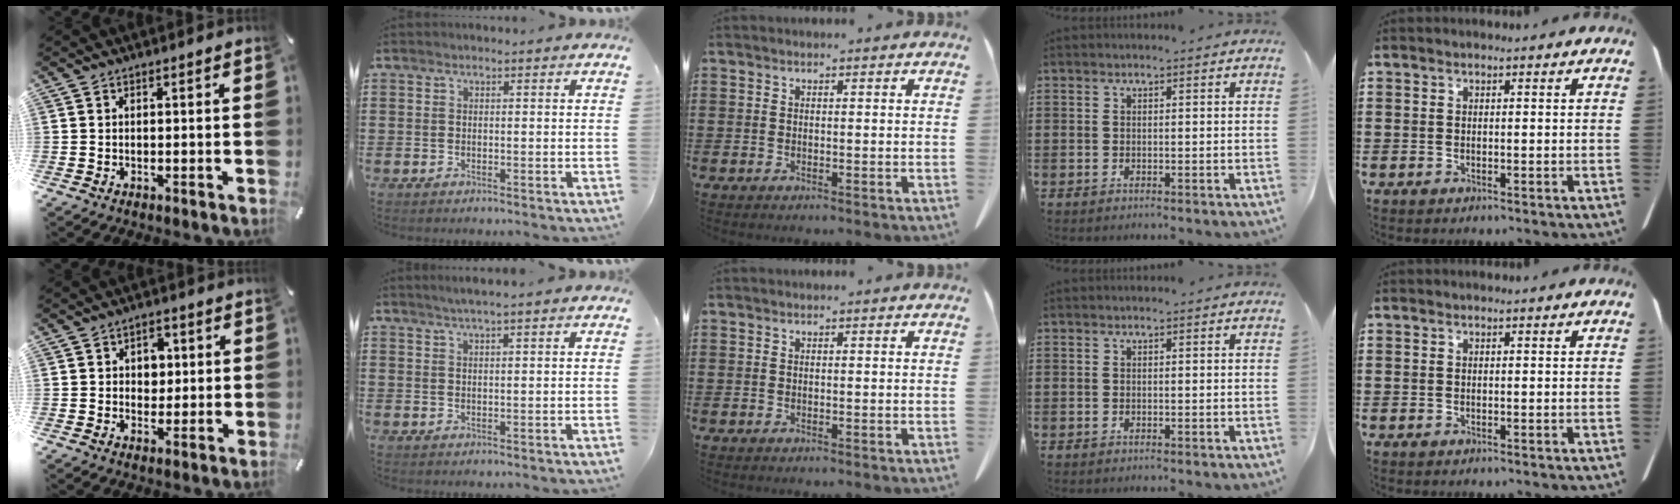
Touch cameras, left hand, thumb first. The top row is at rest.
{"thumb": {"total": 4.4, "force": [0.5, 3.7, 2.3], "torque": [-0.021, -0.003, -0.001]}, "index": {"total": 2.2, "force": [1.7, -0.2, 1.3], "torque": [-0.026, 0.003, 0.032]}}